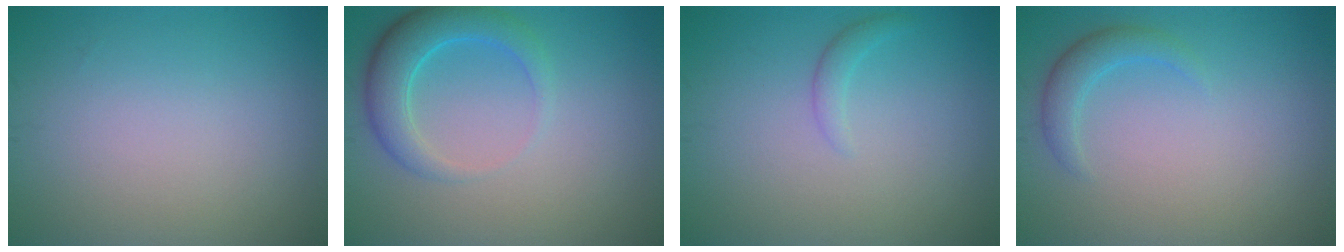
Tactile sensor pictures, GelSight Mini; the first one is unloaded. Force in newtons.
{"total": 4.2, "press": 4.2, "slide": 0.3}
{"total": 1.1, "press": 1.1, "slide": 0.1}
{"total": 2.1, "press": 2.1, "slide": 0.2}